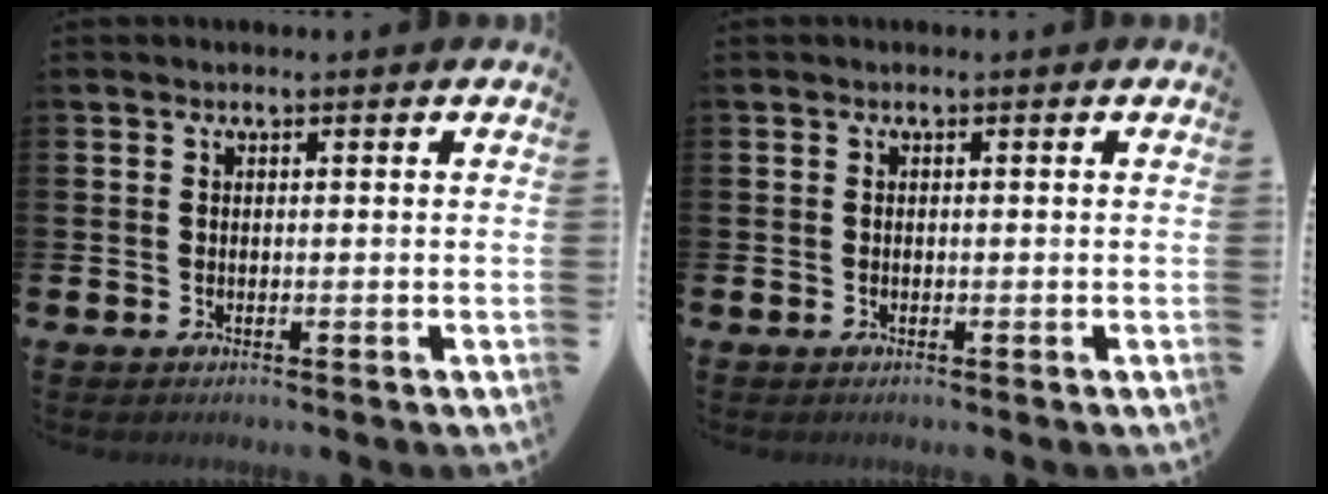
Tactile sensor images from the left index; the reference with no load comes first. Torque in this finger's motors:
{"motor_torque": [-0.11, 0.14, -0.01, -0.01]}